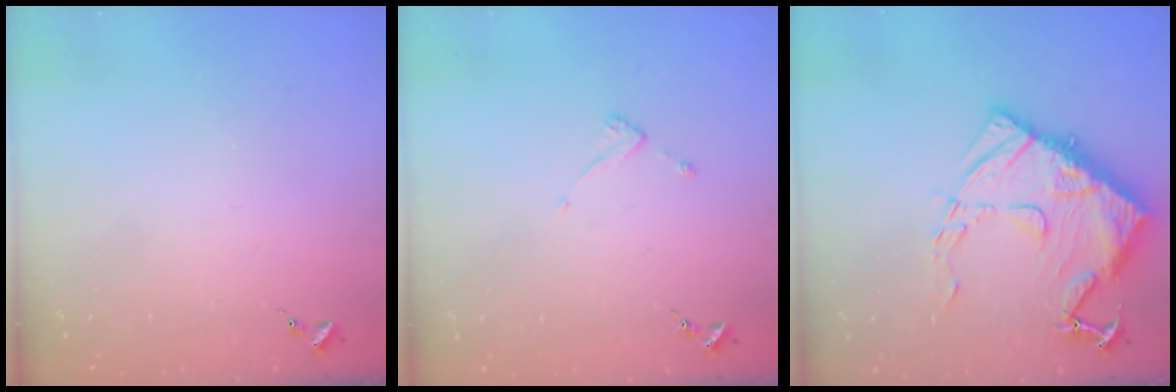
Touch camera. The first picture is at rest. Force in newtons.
{"total": 3.4, "press": 3.4, "slide": 0.1}
{"total": 22.1, "press": 22.0, "slide": 2.0}